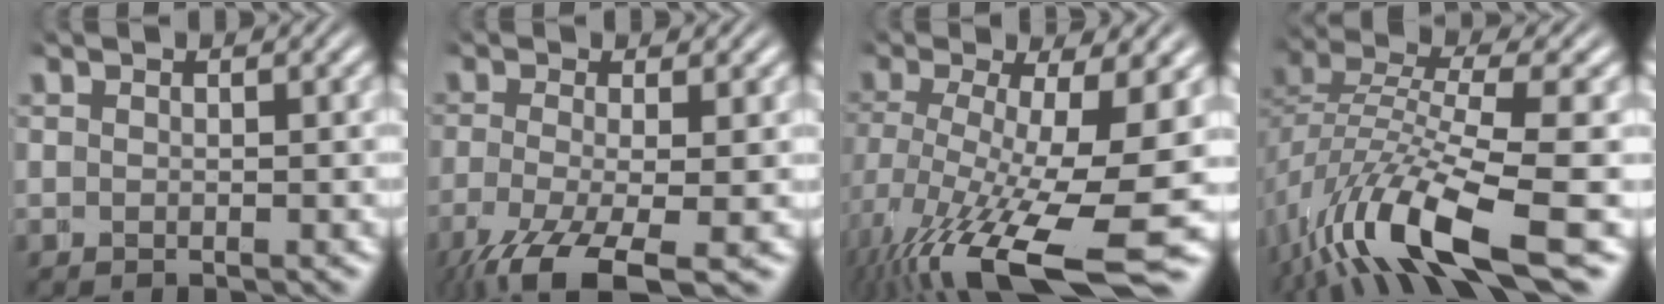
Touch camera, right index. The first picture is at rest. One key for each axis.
{"total": 5.7, "fx": -3.5, "fy": 1.8, "fz": 4.1, "tx": -0.094, "ty": -0.043, "tz": -0.030}
{"total": 10.5, "fx": -4.4, "fy": 3.8, "fz": 8.8, "tx": -0.158, "ty": -0.055, "tz": -0.036}
{"total": 8.8, "fx": -3.2, "fy": 3.9, "fz": 7.2, "tx": -0.154, "ty": -0.032, "tz": -0.035}